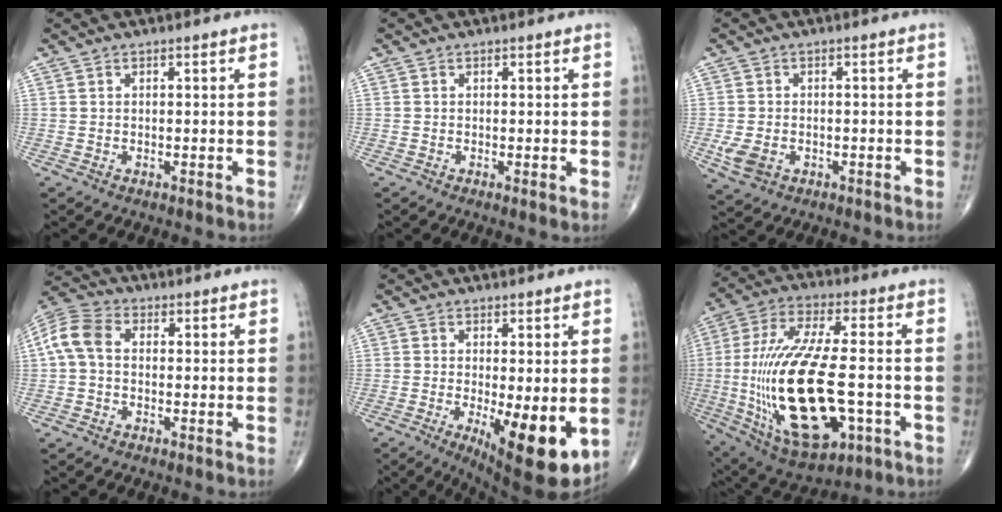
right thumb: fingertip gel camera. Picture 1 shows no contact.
{"total": 0.9, "force": [0.0, 0.1, 0.9], "torque": [-0.015, -0.003, -0.004]}
{"total": 4.6, "force": [-1.4, 3.3, 2.9], "torque": [-0.061, 0.001, -0.020]}
{"total": 7.4, "force": [0.2, 5.1, 5.4], "torque": [-0.111, 0.023, -0.006]}
{"total": 12.3, "force": [-2.8, 3.8, 11.4], "torque": [-0.161, -0.026, -0.030]}
{"total": 26.9, "force": [-4.4, 11.1, 24.2], "torque": [-0.528, -0.003, -0.057]}